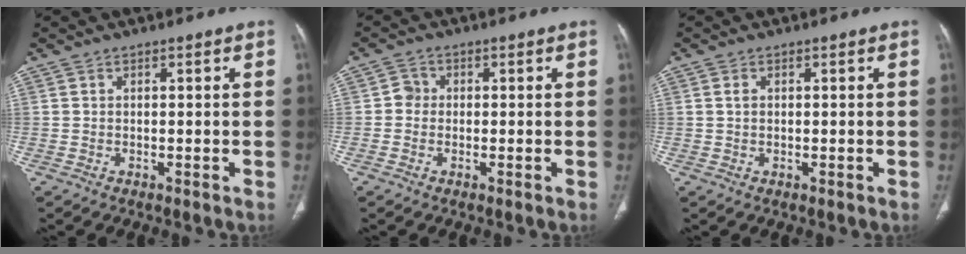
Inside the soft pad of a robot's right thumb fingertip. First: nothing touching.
{"total": 2.2, "force": [-0.2, 2.1, 0.8], "torque": [-0.001, 0.007, -0.009]}
{"total": 1.2, "force": [0.3, 0.8, 0.9], "torque": [-0.017, 0.001, 0.008]}